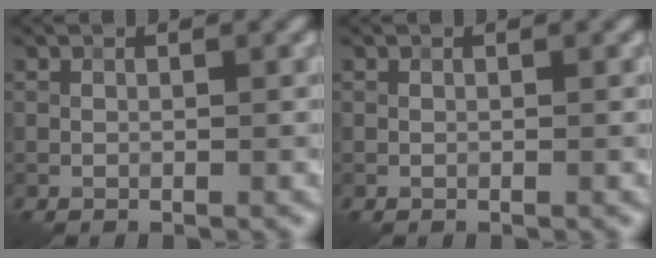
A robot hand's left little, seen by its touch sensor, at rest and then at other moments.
{"total": 0.0}